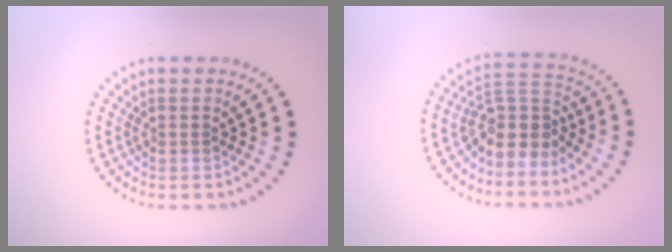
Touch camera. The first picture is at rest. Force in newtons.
{"total": 3.8, "press": 3.0, "slide": 2.3}